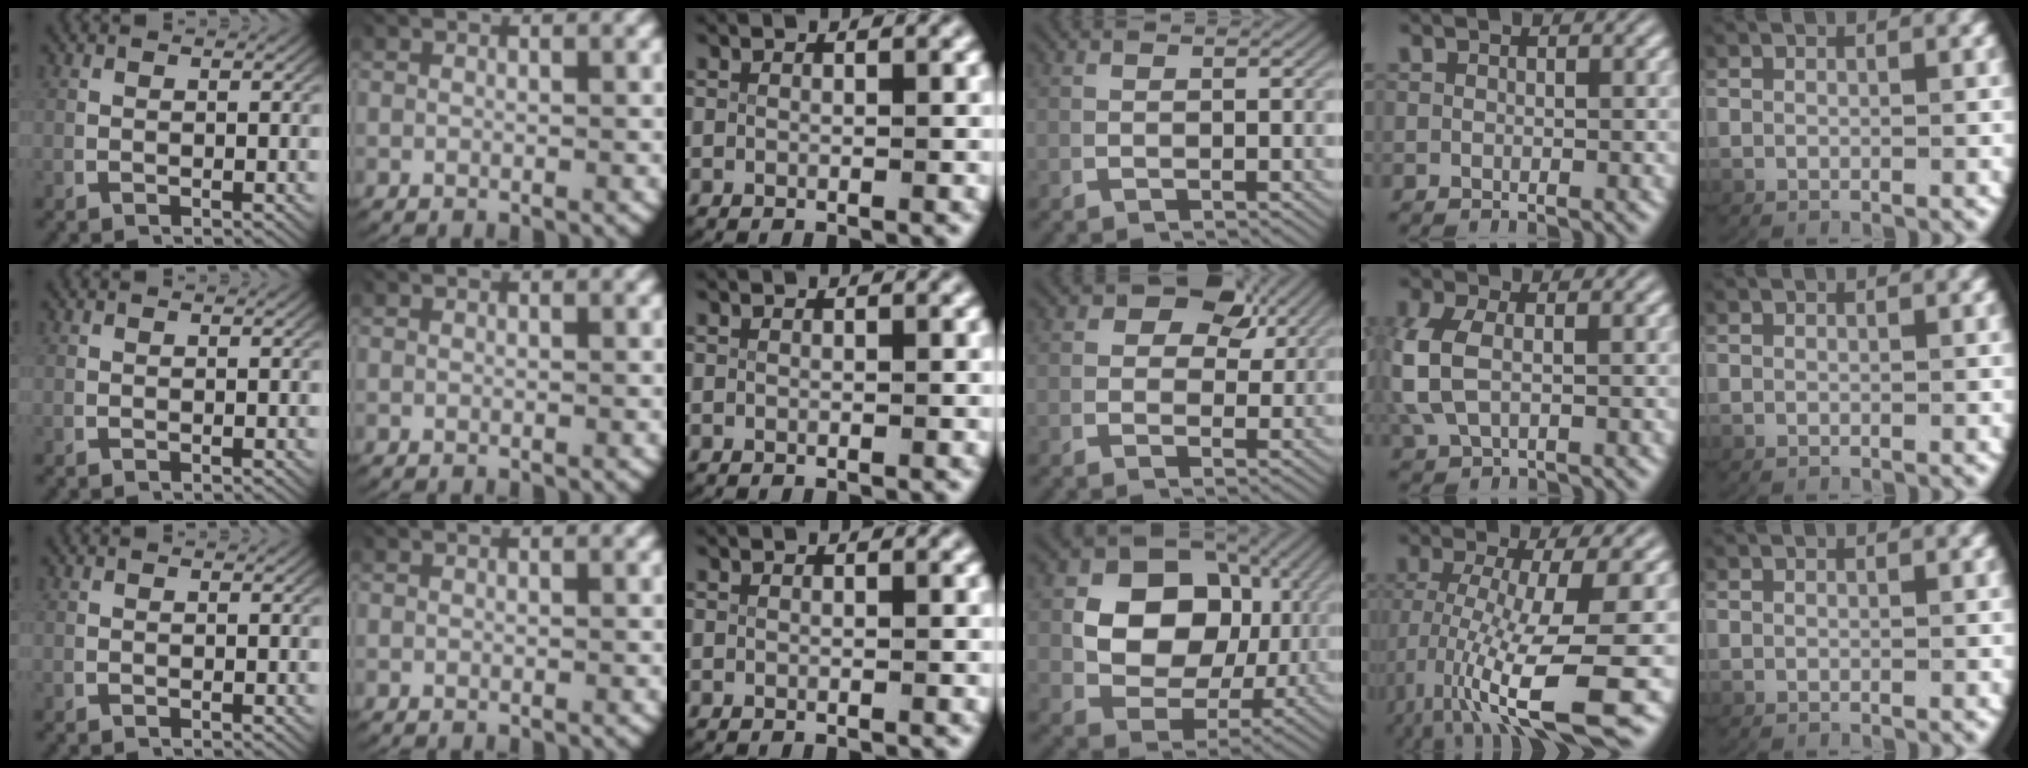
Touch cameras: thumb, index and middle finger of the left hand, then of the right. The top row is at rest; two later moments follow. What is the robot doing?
{"motion": "lift_and_place", "object": "key"}